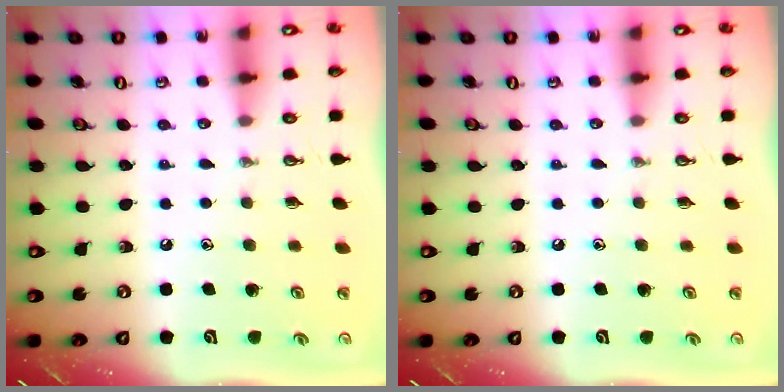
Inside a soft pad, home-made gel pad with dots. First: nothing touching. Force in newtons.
{"total": 0.0}